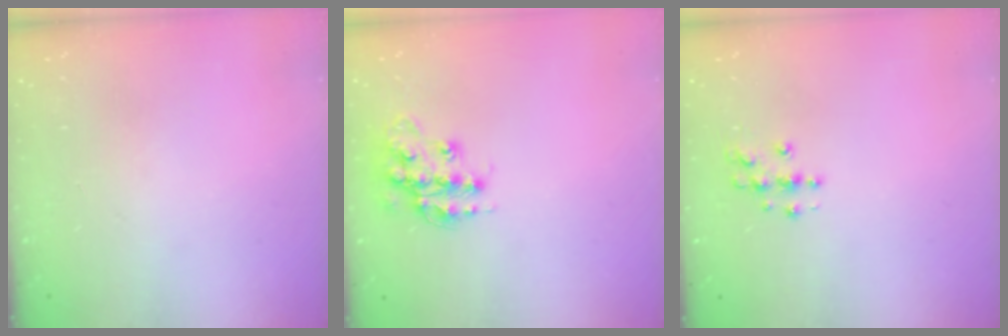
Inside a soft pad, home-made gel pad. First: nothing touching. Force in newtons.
{"total": 14.9, "press": 14.9, "slide": 0.9}
{"total": 4.5, "press": 4.4, "slide": 0.4}